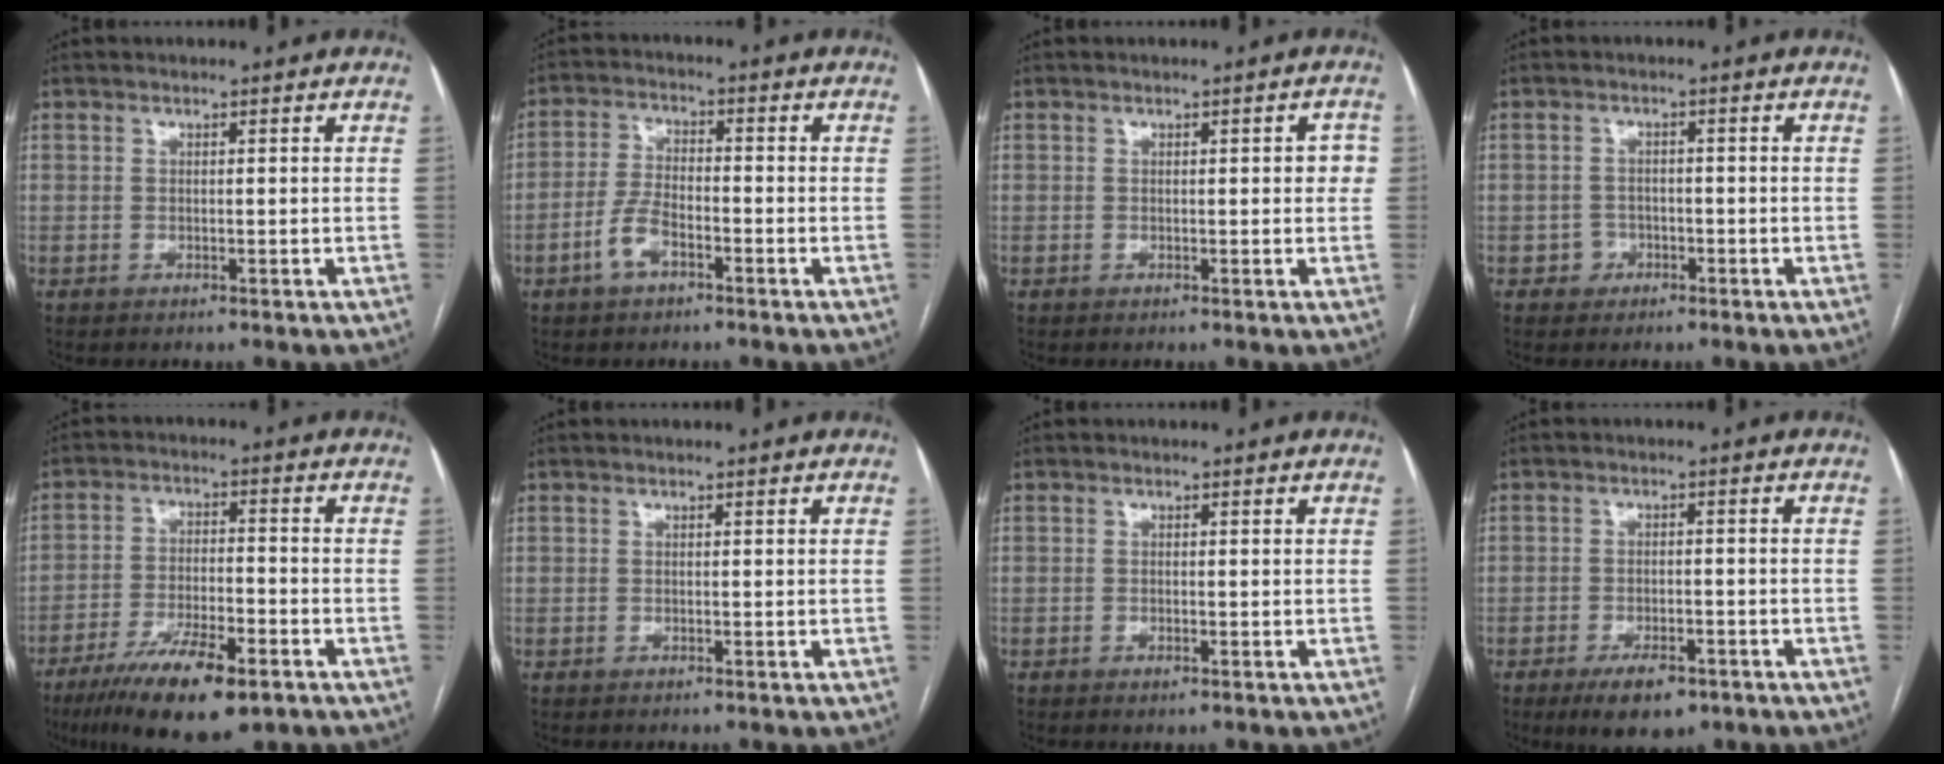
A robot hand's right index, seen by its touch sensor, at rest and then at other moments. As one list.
[{"total": 5.2, "force": [-2.6, 2.4, 3.7], "torque": [-0.080, 0.009, -0.049]}, {"total": 2.6, "force": [0.3, 1.0, 2.4], "torque": [-0.020, 0.009, 0.002]}, {"total": 2.3, "force": [-1.0, 2.0, -0.1], "torque": [0.012, 0.012, -0.017]}, {"total": 13.3, "force": [-8.4, 3.2, 9.7], "torque": [-0.173, -0.021, -0.139]}, {"total": 0.0}, {"total": 0.6, "force": [-0.3, 0.2, 0.5], "torque": [-0.006, -0.002, -0.001]}, {"total": 6.6, "force": [-4.3, 2.8, 4.3], "torque": [-0.069, -0.004, -0.063]}]